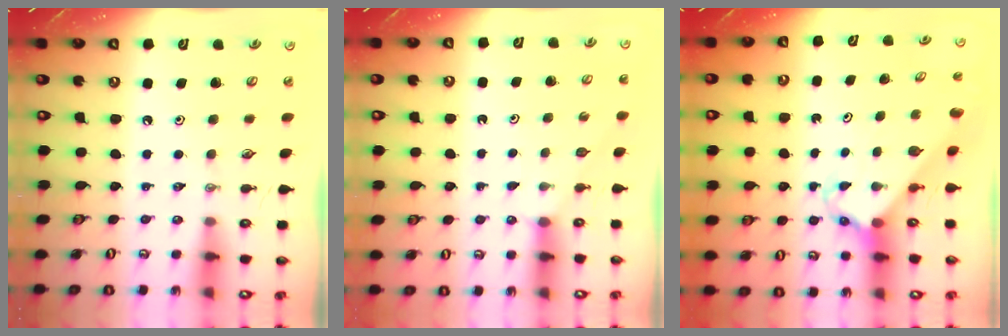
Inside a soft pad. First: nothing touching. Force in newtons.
{"total": 1.7, "press": 1.7, "slide": 0.2}
{"total": 2.5, "press": 2.5, "slide": 0.2}